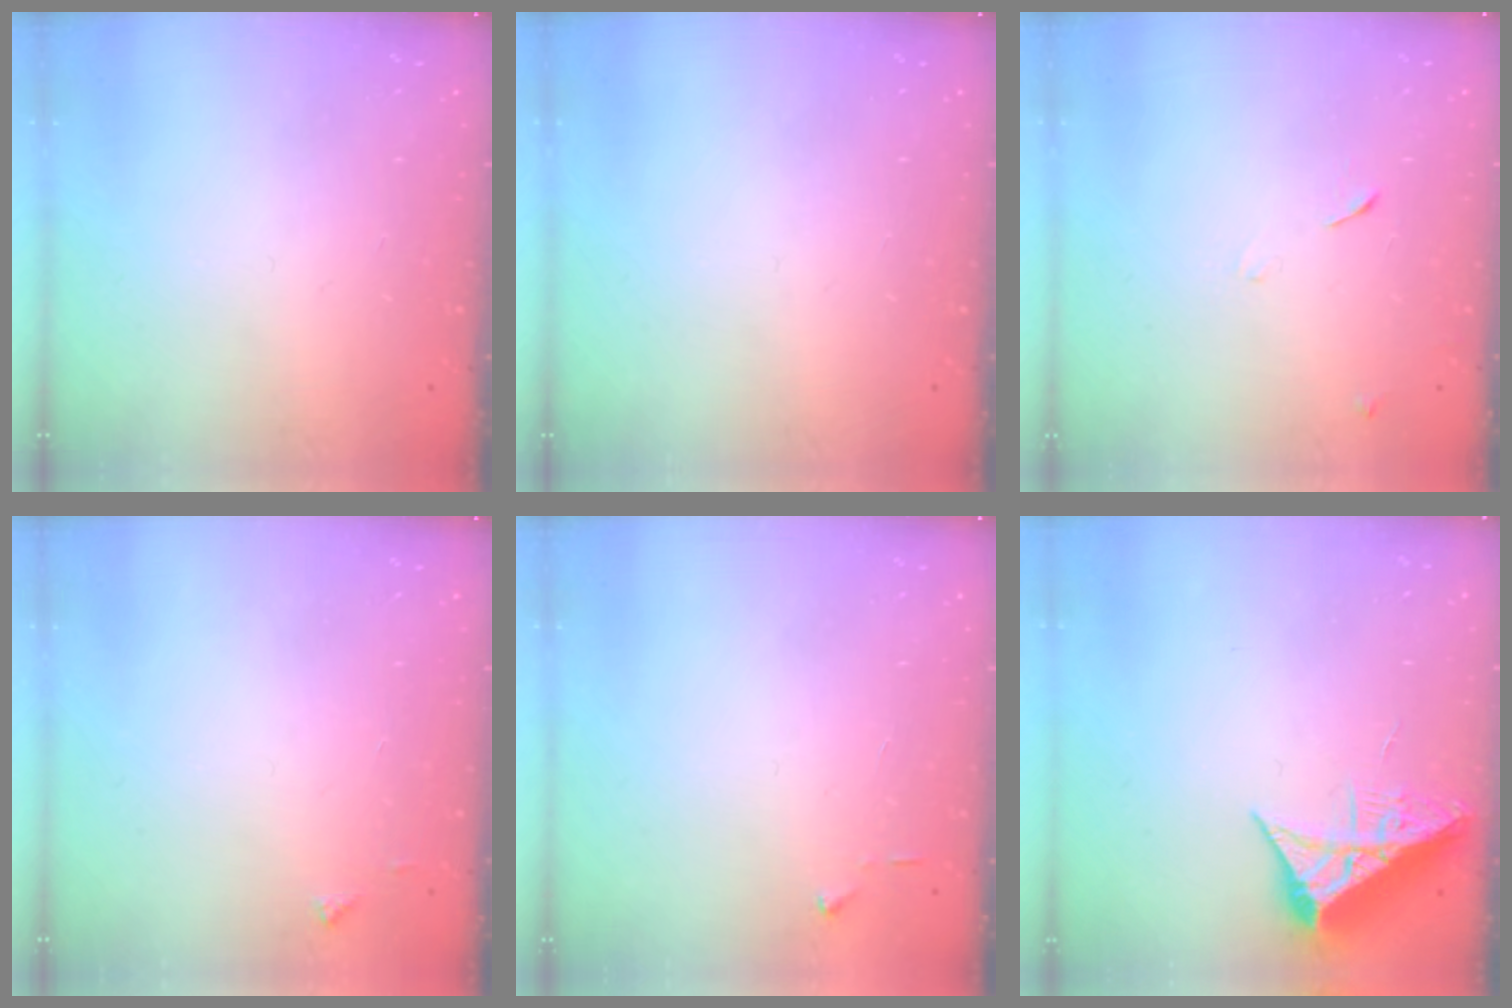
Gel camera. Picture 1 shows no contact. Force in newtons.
{"total": 0.0}
{"total": 6.2, "press": 6.2, "slide": 0.6}
{"total": 3.8, "press": 3.7, "slide": 0.6}
{"total": 3.0, "press": 2.9, "slide": 0.4}
{"total": 8.4, "press": 8.4, "slide": 0.5}